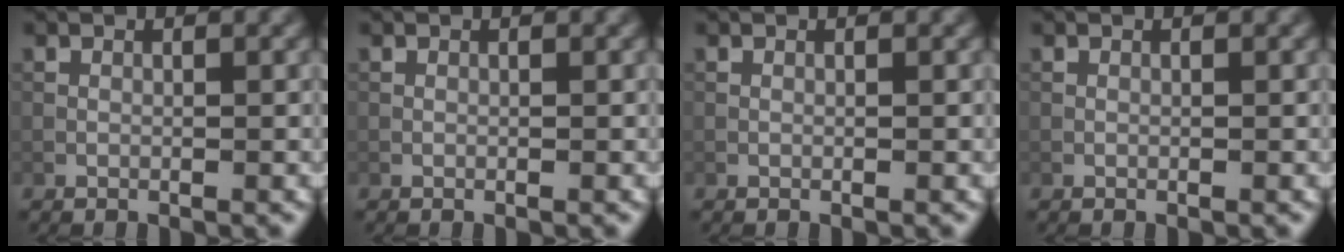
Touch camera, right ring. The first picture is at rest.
{"total": 0.0}
{"total": 0.0}
{"total": 0.0}